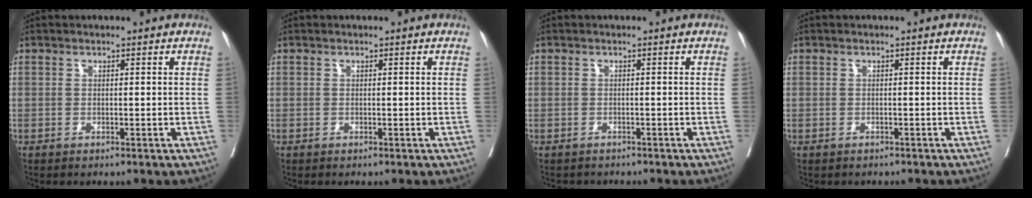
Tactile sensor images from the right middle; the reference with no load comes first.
{"total": 0.0}
{"total": 2.4, "force": [-2.1, 1.2, -0.1], "torque": [-0.004, 0.000, -0.036]}
{"total": 1.2, "force": [-0.9, 0.8, -0.1], "torque": [-0.007, 0.003, -0.015]}